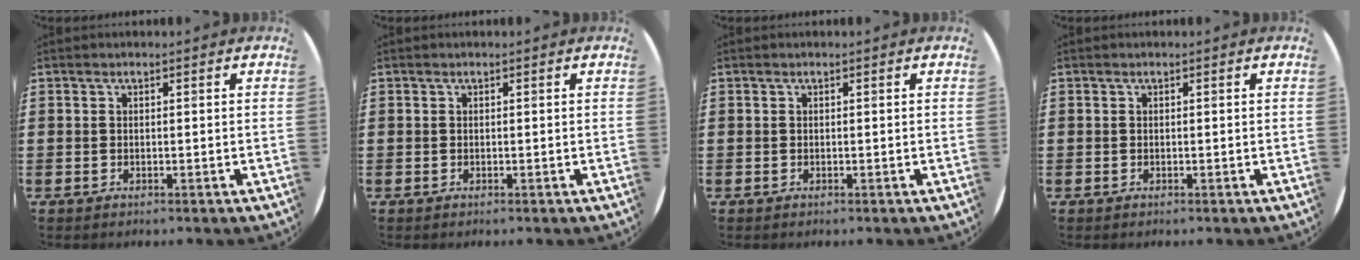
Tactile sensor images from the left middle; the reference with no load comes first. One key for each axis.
{"total": 0.0}
{"total": 0.0}
{"total": 0.0}